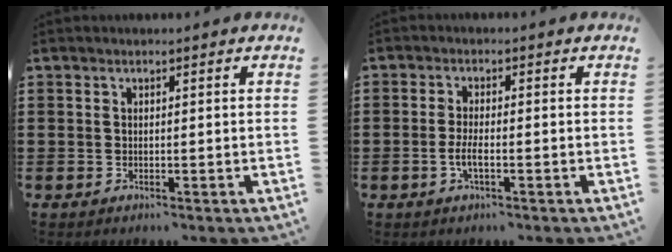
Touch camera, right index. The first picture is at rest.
{"total": 2.8, "force": [-1.0, 0.6, 2.5], "torque": [-0.053, -0.002, -0.020]}